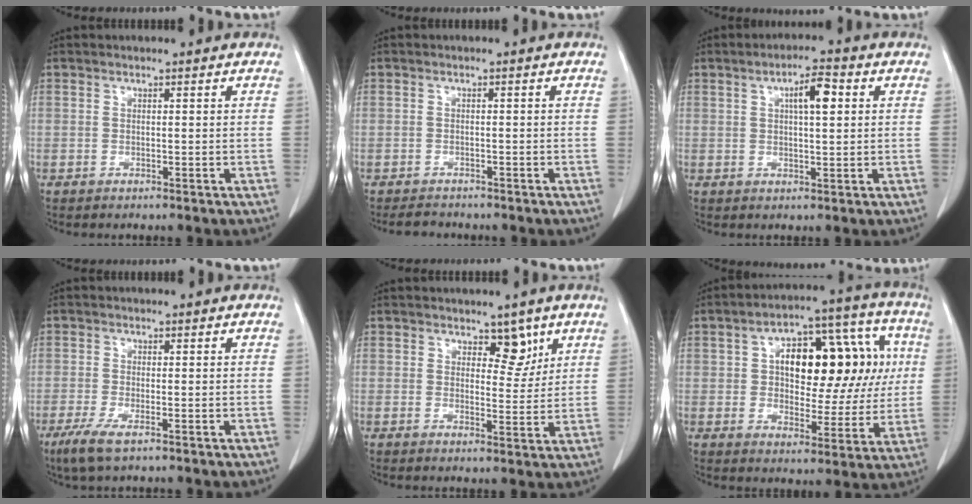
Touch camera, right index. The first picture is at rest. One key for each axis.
{"total": 2.3, "fx": -2.1, "fy": 0.8, "fz": 0.3, "tx": -0.011, "ty": -0.006, "tz": -0.033}
{"total": 5.1, "fx": 1.5, "fy": 1.2, "fz": 4.7, "tx": -0.080, "ty": 0.009, "tz": 0.025}
{"total": 4.2, "fx": -2.6, "fy": 0.8, "fz": 3.3, "tx": -0.074, "ty": -0.012, "tz": -0.048}
{"total": 4.2, "fx": 2.7, "fy": 2.1, "fz": 2.4, "tx": -0.022, "ty": -0.004, "tz": 0.040}
{"total": 19.5, "fx": 3.2, "fy": 9.3, "fz": 16.9, "tx": -0.247, "ty": 0.054, "tz": 0.048}